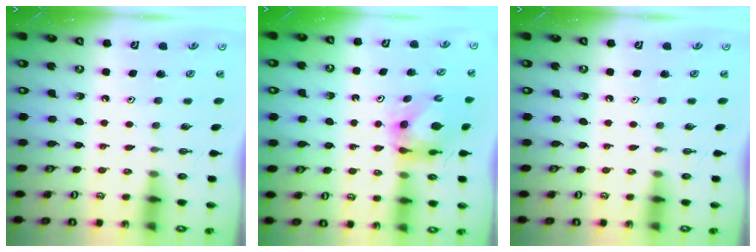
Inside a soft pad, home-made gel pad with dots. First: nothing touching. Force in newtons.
{"total": 5.6, "press": 5.5, "slide": 0.6}
{"total": 0.0}